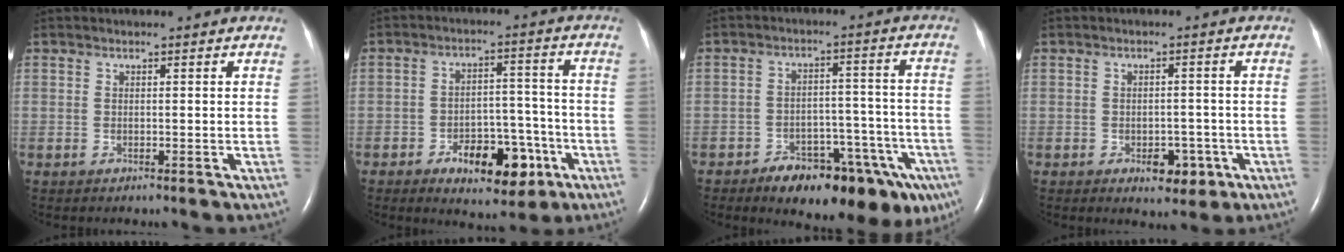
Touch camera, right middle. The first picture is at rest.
{"total": 10.3, "force": [-5.1, 4.9, 7.4], "torque": [-0.106, 0.019, -0.068]}
{"total": 17.2, "force": [-11.2, 6.4, 11.3], "torque": [-0.083, 0.038, -0.150]}
{"total": 4.4, "force": [-2.0, 2.5, 3.0], "torque": [-0.035, 0.006, -0.020]}